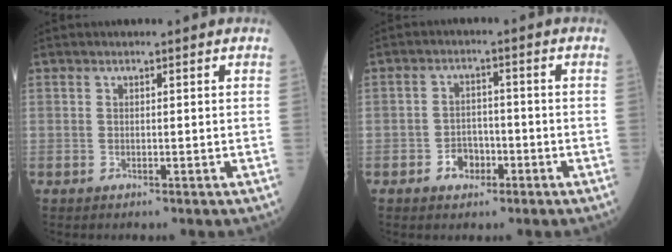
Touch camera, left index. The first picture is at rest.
{"total": 3.6, "force": [-1.9, 2.5, 1.7], "torque": [-0.029, 0.005, -0.031]}